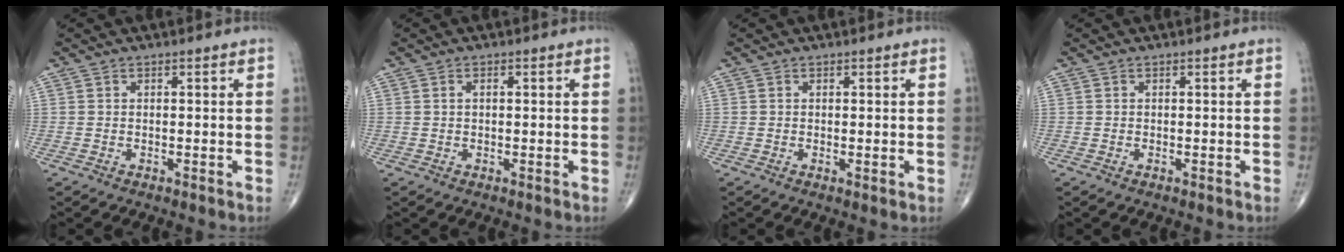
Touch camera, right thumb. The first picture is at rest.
{"total": 0.9, "force": [0.2, 0.5, 0.8], "torque": [-0.017, 0.005, 0.004]}
{"total": 0.7, "force": [0.0, 0.2, 0.7], "torque": [-0.015, -0.005, 0.000]}
{"total": 0.0}